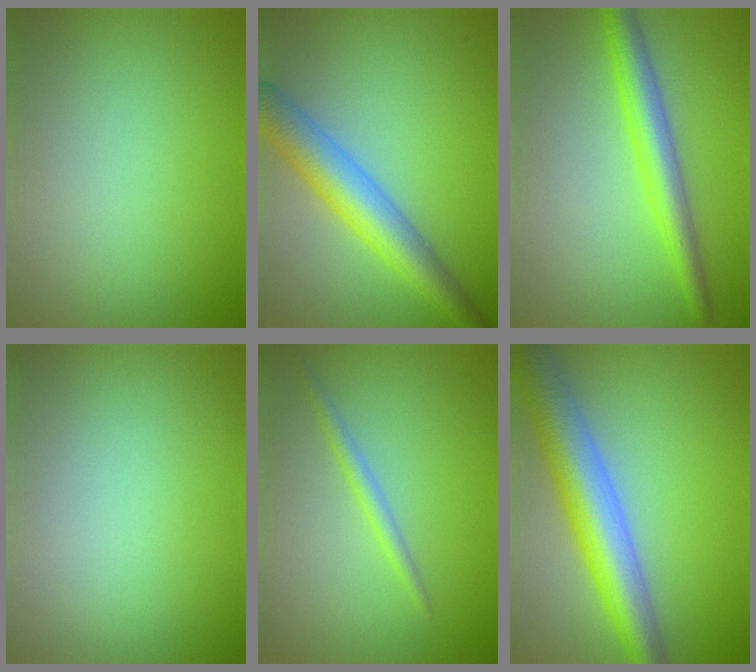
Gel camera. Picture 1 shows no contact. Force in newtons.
{"total": 5.8, "press": 5.8, "slide": 0.1}
{"total": 3.9, "press": 3.9, "slide": 0.2}
{"total": 0.0}
{"total": 1.3, "press": 1.3, "slide": 0.0}
{"total": 7.5, "press": 7.5, "slide": 0.2}